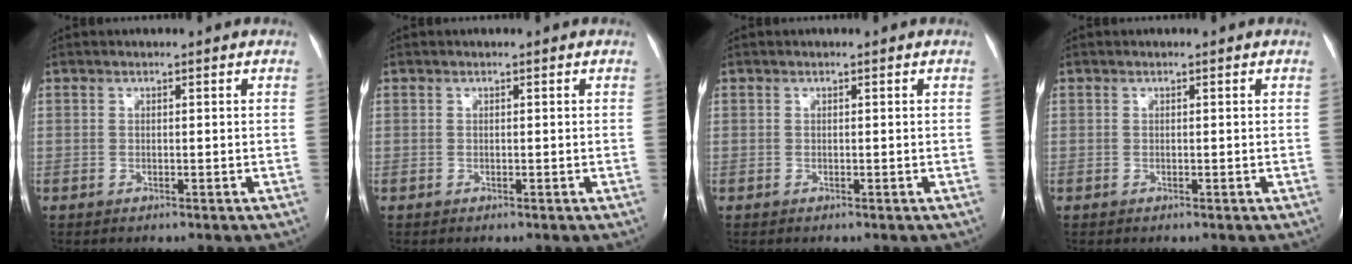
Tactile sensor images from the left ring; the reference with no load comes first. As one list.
[{"total": 0.0}, {"total": 0.0}, {"total": 0.0}]